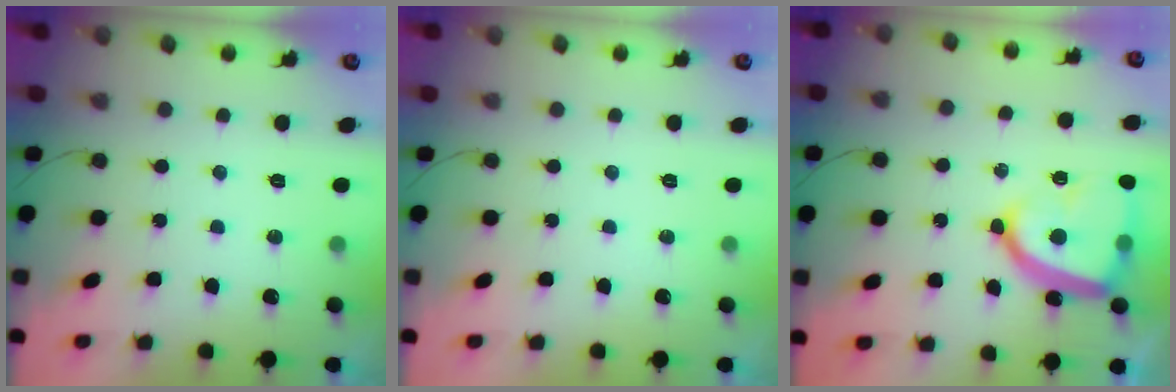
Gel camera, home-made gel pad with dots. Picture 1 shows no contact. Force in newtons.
{"total": 0.0}
{"total": 18.0, "press": 17.9, "slide": 1.6}